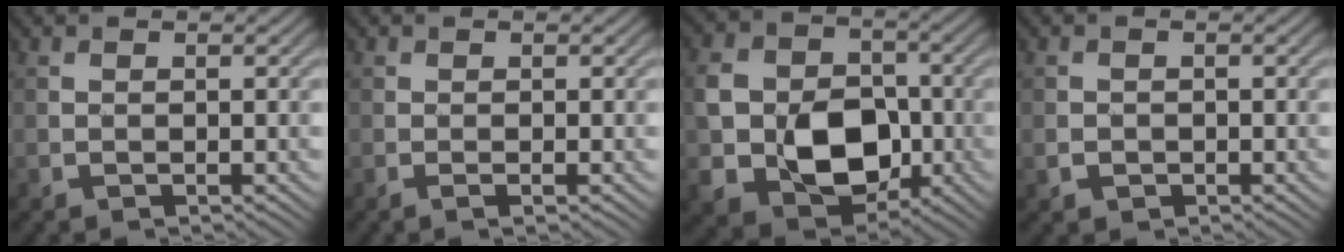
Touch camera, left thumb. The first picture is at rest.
{"total": 0.6, "force": [-0.2, 0.2, 0.5], "torque": [-0.014, -0.003, -0.005]}
{"total": 11.5, "force": [-2.3, 8.8, 7.1], "torque": [-0.151, -0.020, -0.045]}
{"total": 1.4, "force": [-0.4, 1.3, 0.4], "torque": [-0.003, -0.006, -0.010]}